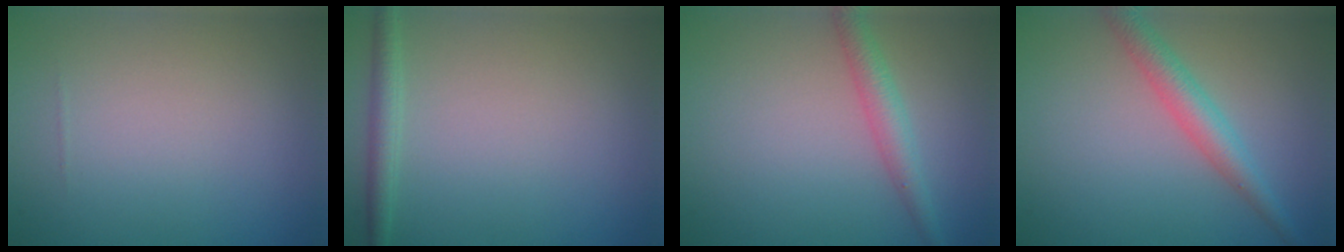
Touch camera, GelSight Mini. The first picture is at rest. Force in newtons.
{"total": 1.7, "press": 1.7, "slide": 0.1}
{"total": 2.6, "press": 2.6, "slide": 0.1}
{"total": 3.1, "press": 3.1, "slide": 0.1}